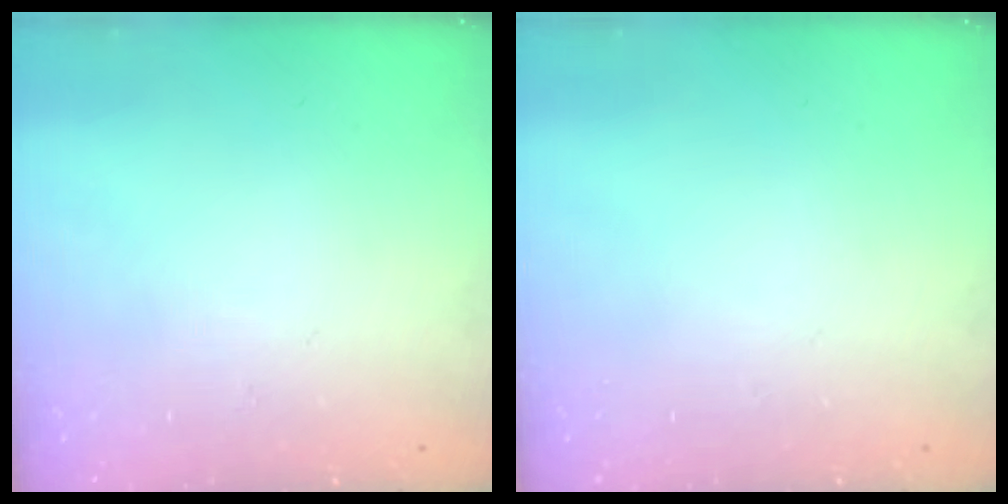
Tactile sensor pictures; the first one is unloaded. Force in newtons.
{"total": 0.0}